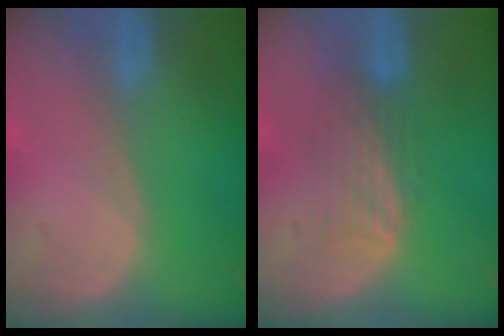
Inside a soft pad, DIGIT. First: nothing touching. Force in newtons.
{"total": 4.3, "press": 3.7, "slide": 2.2}